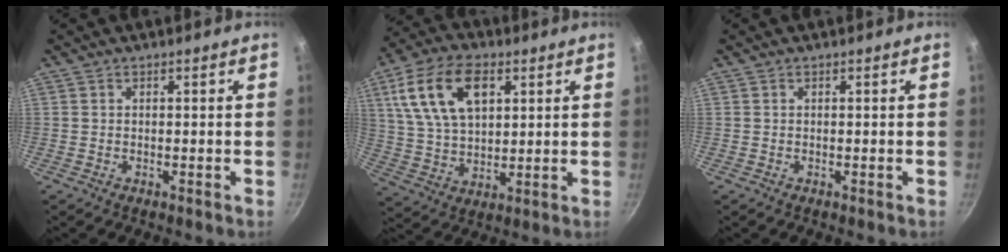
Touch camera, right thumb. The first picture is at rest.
{"total": 16.6, "force": [6.0, 9.8, 12.0], "torque": [-0.210, -0.006, 0.114]}
{"total": 0.0}